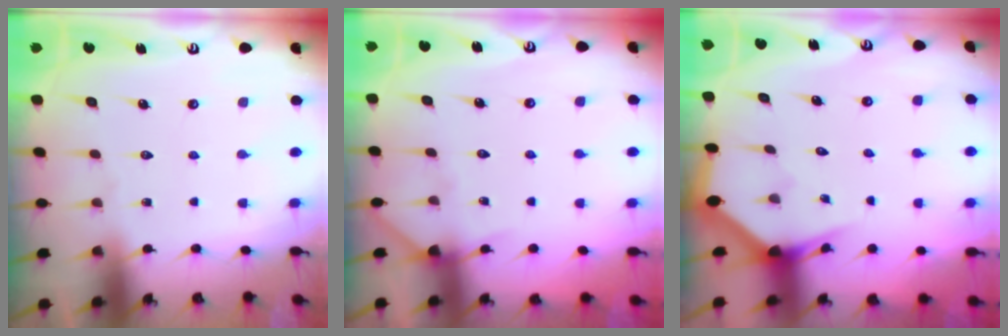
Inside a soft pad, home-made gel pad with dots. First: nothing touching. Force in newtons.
{"total": 4.4, "press": 4.3, "slide": 0.6}
{"total": 2.7, "press": 2.7, "slide": 0.1}